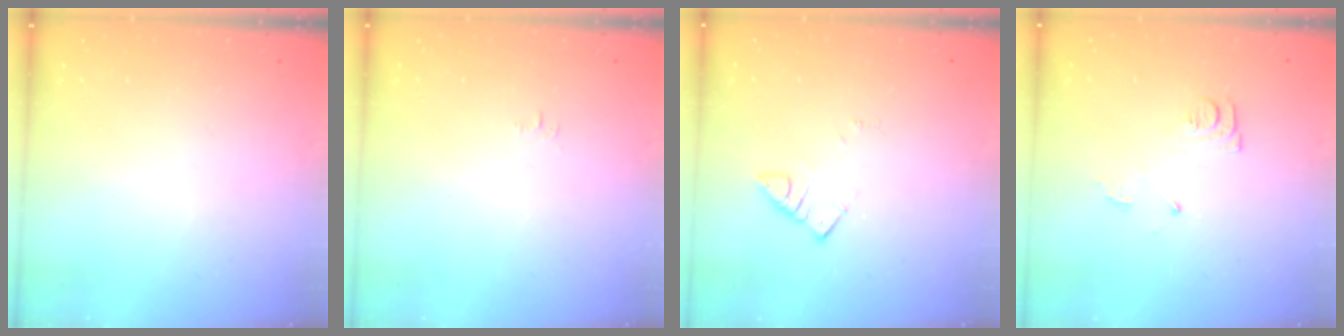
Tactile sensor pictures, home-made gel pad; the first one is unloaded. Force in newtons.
{"total": 4.0, "press": 3.9, "slide": 0.3}
{"total": 2.6, "press": 2.6, "slide": 0.1}
{"total": 8.4, "press": 8.3, "slide": 0.8}